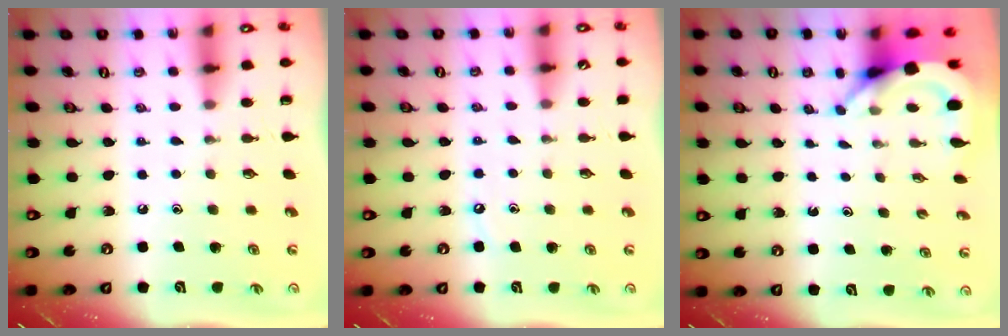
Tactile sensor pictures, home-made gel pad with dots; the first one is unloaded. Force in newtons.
{"total": 2.9, "press": 2.8, "slide": 0.5}
{"total": 5.4, "press": 5.4, "slide": 0.4}